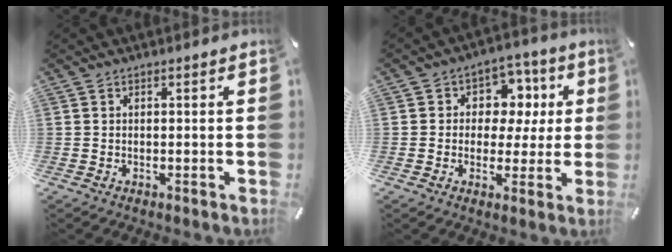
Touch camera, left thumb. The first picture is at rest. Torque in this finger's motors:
{"motor_torque": [0.34, 0.54, -0.08, -0.22, 0.08]}